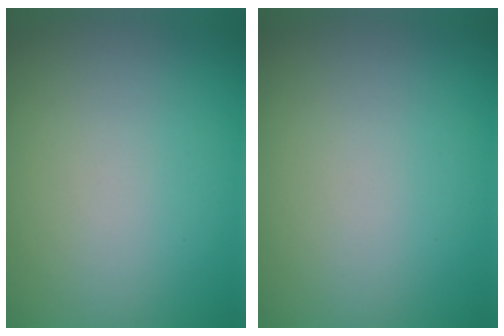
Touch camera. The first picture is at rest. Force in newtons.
{"total": 0.0}